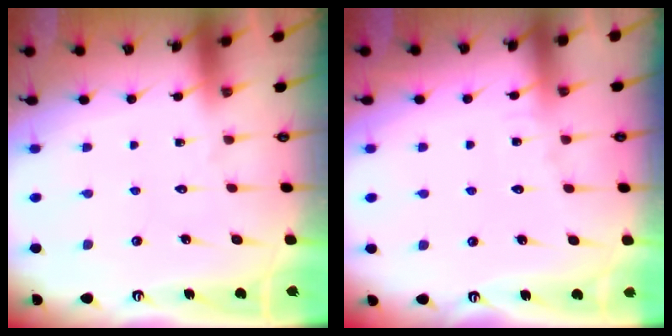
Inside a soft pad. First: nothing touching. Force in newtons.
{"total": 3.6, "press": 3.6, "slide": 0.4}